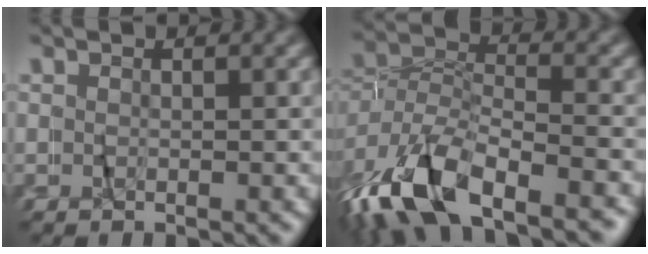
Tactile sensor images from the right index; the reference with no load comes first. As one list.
[{"total": 7.5, "force": [-5.1, 3.7, 4.0], "torque": [-0.091, -0.014, -0.082]}]